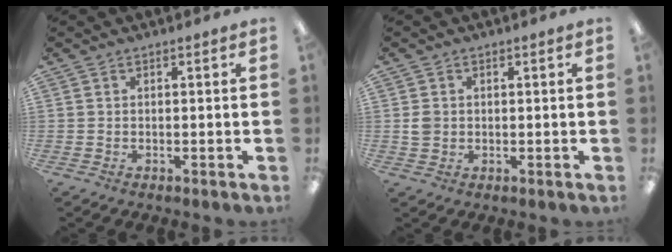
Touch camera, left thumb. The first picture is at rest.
{"total": 2.5, "force": [0.2, 2.2, 1.1], "torque": [-0.013, 0.003, 0.001]}